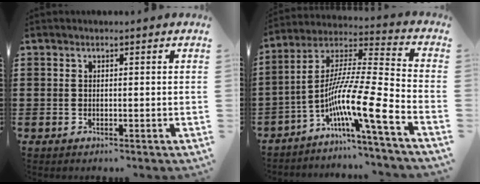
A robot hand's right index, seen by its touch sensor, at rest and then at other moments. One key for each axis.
{"total": 12.4, "fx": -6.8, "fy": 0.3, "fz": 10.3, "tx": -0.206, "ty": -0.028, "tz": -0.138}